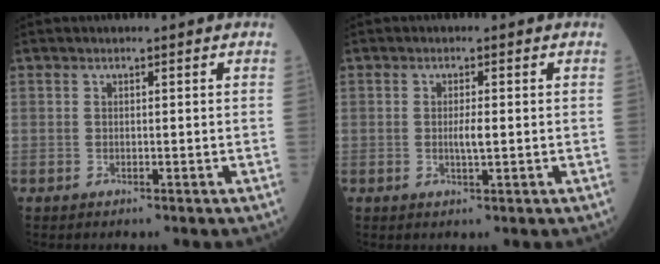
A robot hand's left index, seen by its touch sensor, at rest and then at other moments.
{"total": 2.0, "force": [-0.1, 0.3, 2.0], "torque": [-0.040, -0.002, 0.001]}